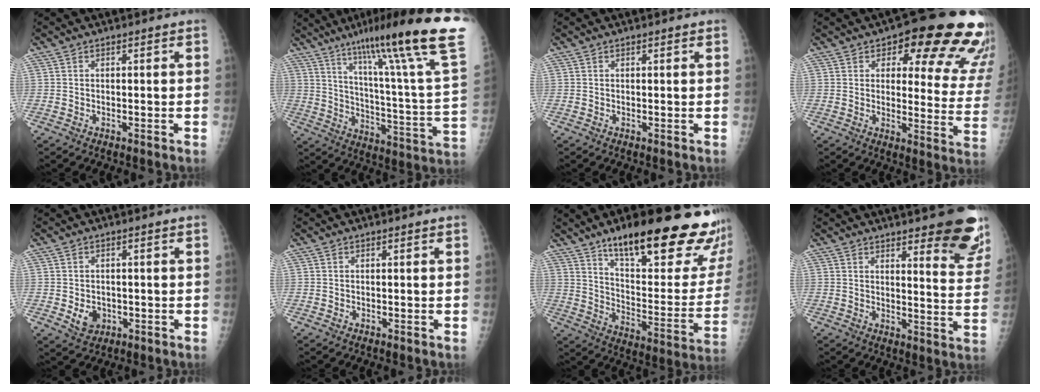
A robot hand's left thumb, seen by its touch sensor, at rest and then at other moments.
{"total": 30.0, "force": [18.8, 2.1, 23.4], "torque": [-0.313, -0.070, 0.279]}
{"total": 0.6, "force": [0.5, 0.1, 0.4], "torque": [-0.005, 0.000, 0.007]}
{"total": 21.1, "force": [12.8, 7.9, 14.8], "torque": [-0.126, -0.065, 0.147]}
{"total": 3.5, "force": [-0.6, 2.9, 1.9], "torque": [-0.017, -0.001, 0.001]}
{"total": 0.0}
{"total": 30.7, "force": [20.3, 8.0, 21.6], "torque": [-0.250, -0.082, 0.296]}
{"total": 15.7, "force": [10.8, 3.9, 10.7], "torque": [-0.096, -0.069, 0.125]}